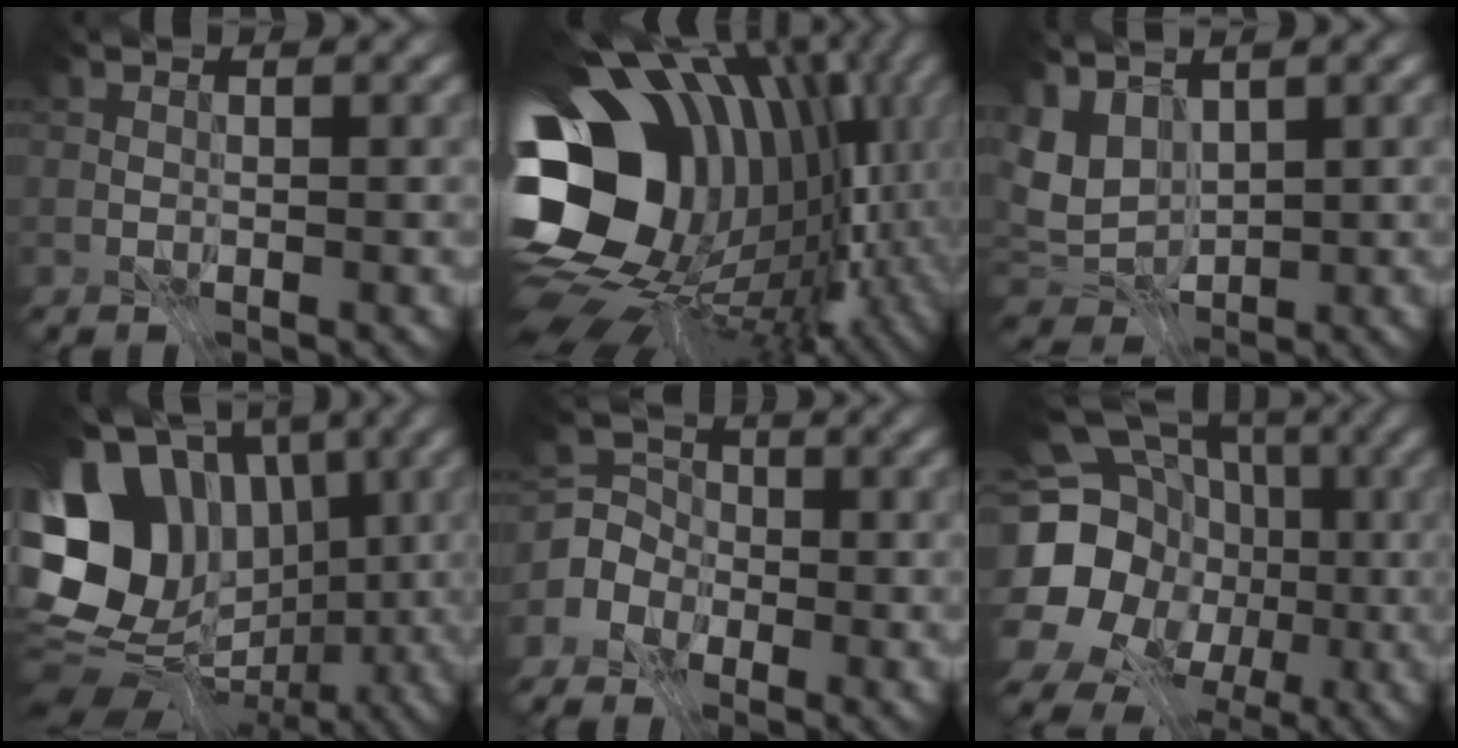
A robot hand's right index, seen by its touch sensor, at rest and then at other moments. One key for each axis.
{"total": 19.3, "fx": 0.6, "fy": 14.3, "fz": 13.0, "tx": -0.245, "ty": -0.025, "tz": 0.042}
{"total": 5.3, "fx": 1.7, "fy": 3.6, "fz": 3.5, "tx": -0.078, "ty": 0.001, "tz": 0.028}
{"total": 15.1, "fx": 0.3, "fy": 11.9, "fz": 9.4, "tx": -0.196, "ty": 0.023, "tz": 0.008}
{"total": 4.2, "fx": -2.3, "fy": 3.5, "fz": 0.6, "tx": 0.009, "ty": 0.013, "tz": -0.068}
{"total": 20.2, "fx": -2.6, "fy": 17.9, "fz": 9.1, "tx": -0.177, "ty": -0.017, "tz": -0.072}